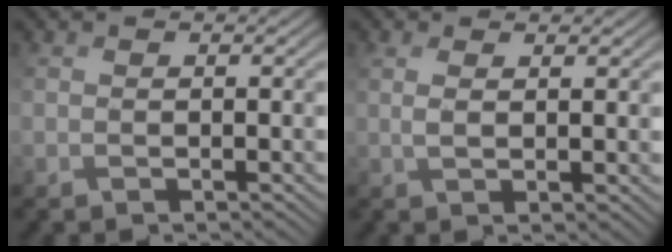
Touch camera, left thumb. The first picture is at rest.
{"total": 2.1, "force": [1.3, 0.2, 1.7], "torque": [-0.033, 0.008, 0.022]}